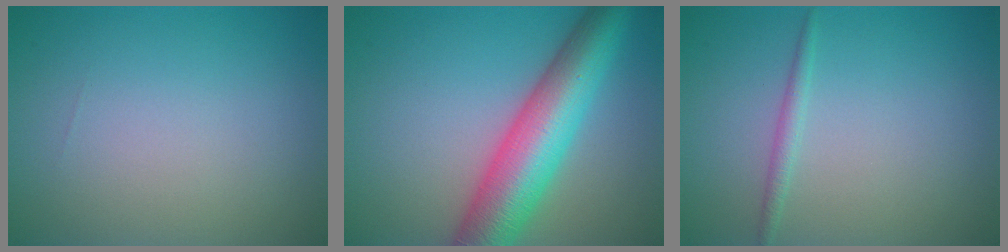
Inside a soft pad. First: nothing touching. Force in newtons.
{"total": 9.5, "press": 9.5, "slide": 0.2}
{"total": 1.1, "press": 1.1, "slide": 0.0}